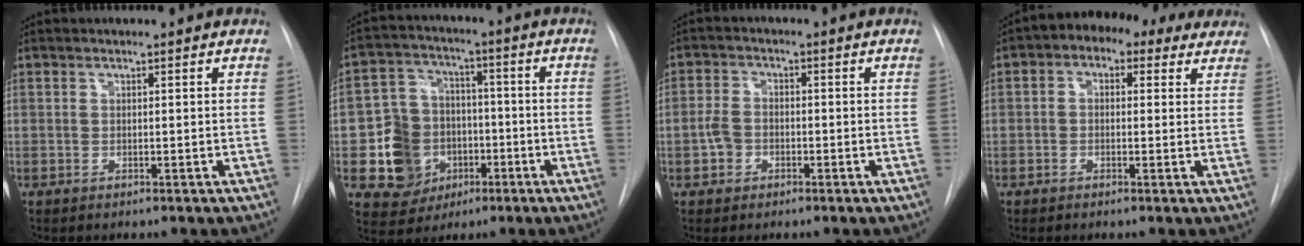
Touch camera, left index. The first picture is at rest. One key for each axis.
{"total": 11.1, "fx": -2.9, "fy": 10.2, "fz": 3.3, "tx": -0.066, "ty": 0.034, "tz": -0.037}
{"total": 3.5, "fx": -1.2, "fy": 2.8, "fz": 1.7, "tx": -0.041, "ty": 0.010, "tz": -0.022}
{"total": 8.5, "fx": 4.6, "fy": 5.3, "fz": 4.7, "tx": -0.058, "ty": 0.045, "tz": 0.053}